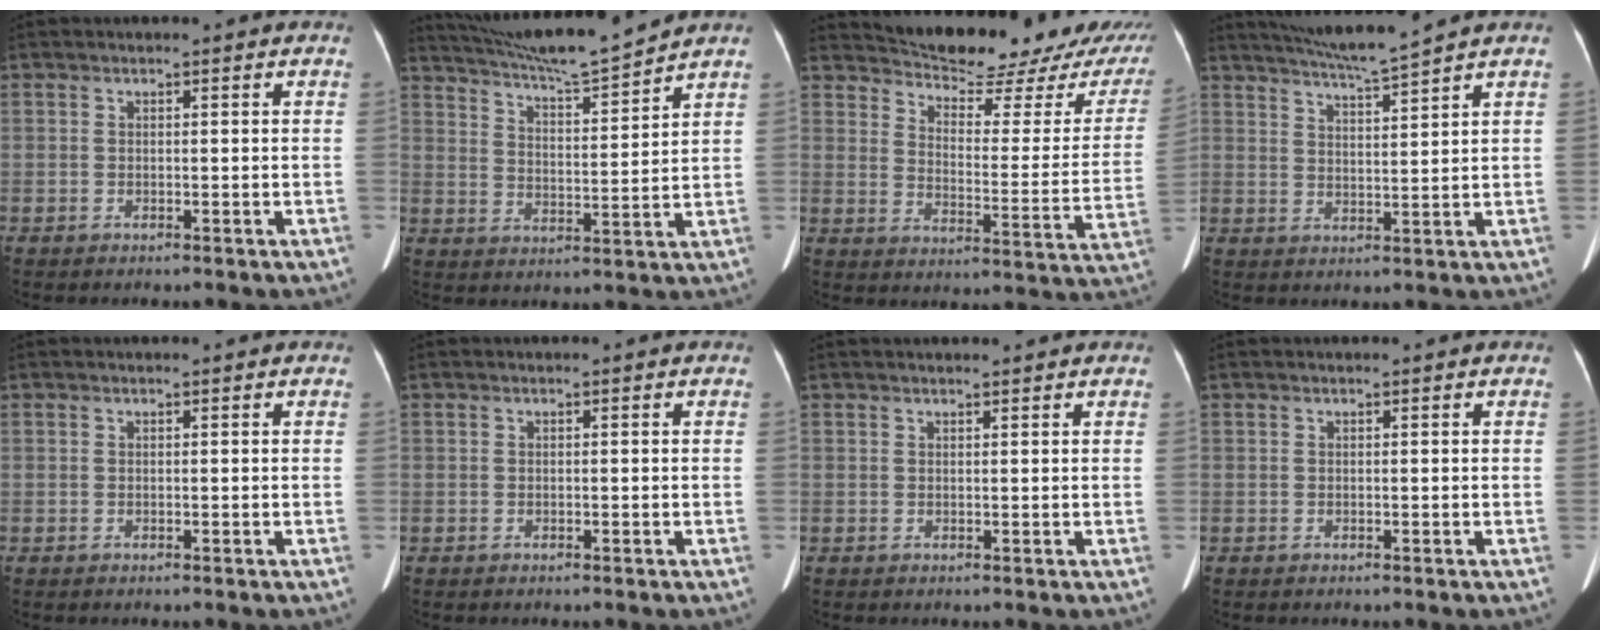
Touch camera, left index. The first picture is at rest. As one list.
[{"total": 12.7, "force": [11.9, -1.1, 4.3], "torque": [-0.082, -0.007, 0.196]}, {"total": 21.7, "force": [20.2, 4.2, 6.5], "torque": [-0.073, -0.061, 0.246]}, {"total": 7.3, "force": [6.6, -1.6, 2.6], "torque": [-0.050, -0.005, 0.118]}, {"total": 0.0}, {"total": 0.0}, {"total": 2.9, "force": [2.7, 0.4, 1.0], "torque": [-0.012, 0.020, 0.036]}, {"total": 0.0}]